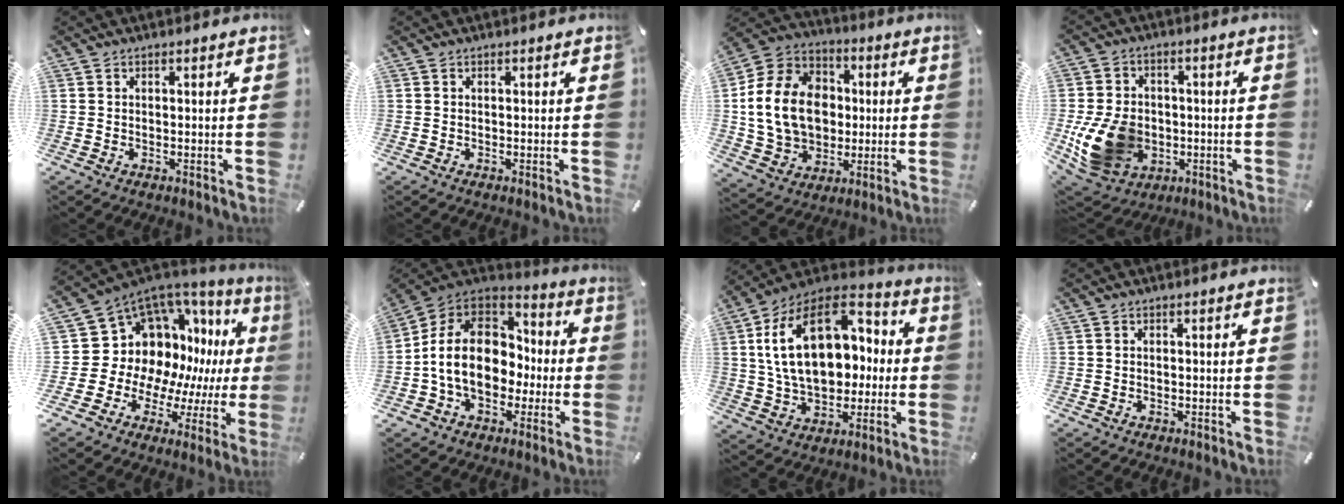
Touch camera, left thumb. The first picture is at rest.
{"total": 0.0}
{"total": 18.3, "force": [0.1, 14.8, 10.7], "torque": [-0.225, 0.017, 0.006]}
{"total": 14.7, "force": [-2.8, 11.7, 8.5], "torque": [-0.176, 0.008, -0.047]}
{"total": 15.3, "force": [5.5, 12.8, 6.4], "torque": [-0.085, -0.086, 0.126]}
{"total": 16.4, "force": [-1.9, 13.0, 9.7], "torque": [-0.203, 0.021, -0.031]}
{"total": 24.0, "force": [3.8, 16.7, 16.8], "torque": [-0.300, 0.003, 0.070]}
{"total": 0.0}